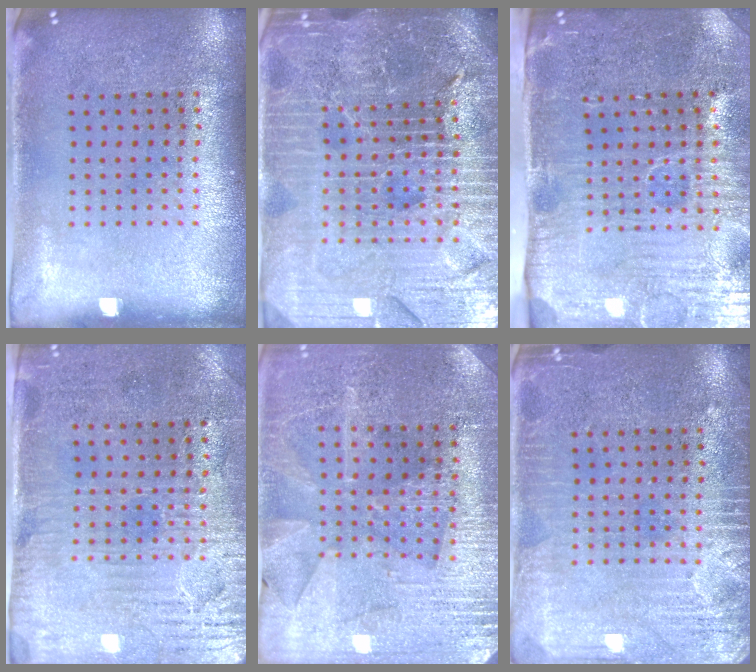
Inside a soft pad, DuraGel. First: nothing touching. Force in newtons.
{"total": 6.2, "press": 5.5, "slide": 2.9}
{"total": 5.2, "press": 4.4, "slide": 2.8}
{"total": 3.3, "press": 2.8, "slide": 1.7}
{"total": 3.0, "press": 3.0, "slide": 0.6}
{"total": 3.9, "press": 3.9, "slide": 0.5}